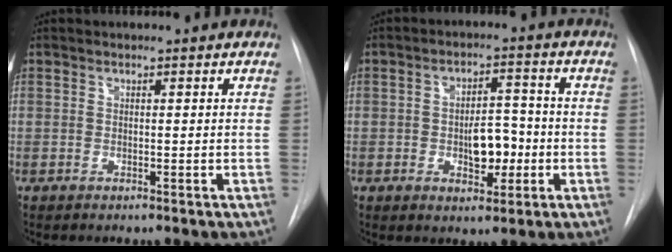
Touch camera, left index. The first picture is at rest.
{"total": 6.3, "force": [-1.4, 3.3, 5.2], "torque": [-0.077, 0.010, -0.016]}